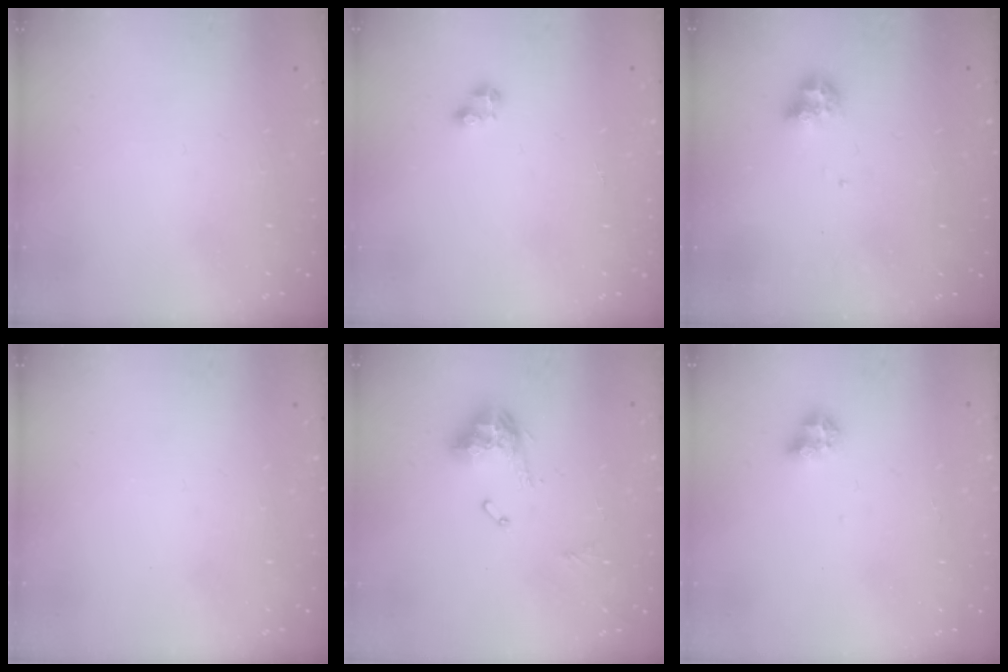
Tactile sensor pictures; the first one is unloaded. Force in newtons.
{"total": 2.8, "press": 2.8, "slide": 0.4}
{"total": 7.8, "press": 7.7, "slide": 0.6}
{"total": 0.0}
{"total": 11.0, "press": 10.9, "slide": 1.3}
{"total": 6.7, "press": 6.7, "slide": 0.9}